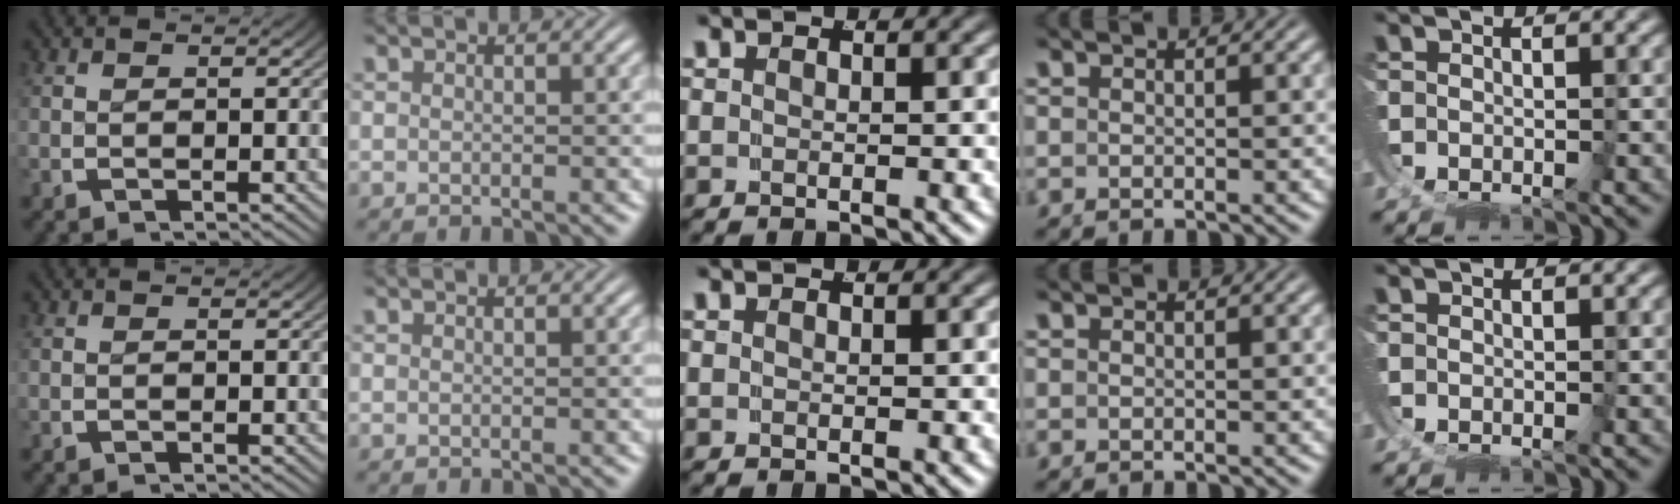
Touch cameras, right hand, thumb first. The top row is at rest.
{}